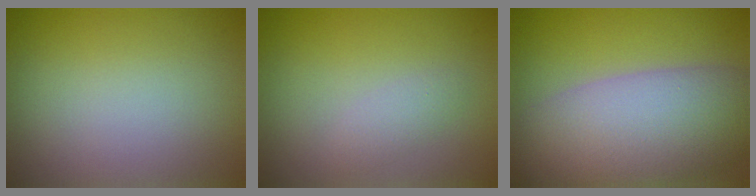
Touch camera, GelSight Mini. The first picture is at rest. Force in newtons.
{"total": 1.3, "press": 1.3, "slide": 0.0}
{"total": 10.1, "press": 10.1, "slide": 0.9}